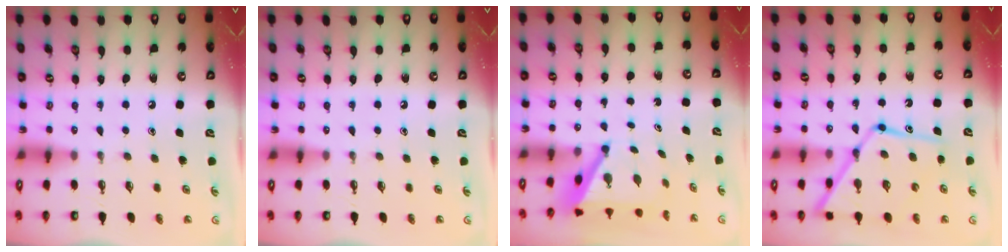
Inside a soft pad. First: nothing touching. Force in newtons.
{"total": 0.0}
{"total": 3.9, "press": 3.9, "slide": 0.4}
{"total": 14.7, "press": 14.6, "slide": 1.3}